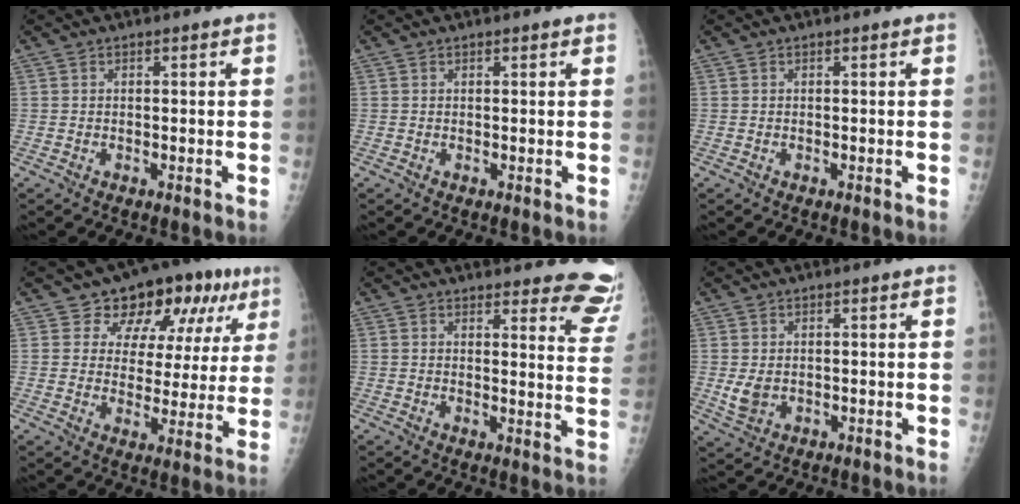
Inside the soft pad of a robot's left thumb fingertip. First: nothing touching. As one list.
[{"total": 0.7, "force": [0.5, 0.2, 0.3], "torque": [-0.003, -0.002, 0.007]}, {"total": 0.0}, {"total": 15.1, "force": [8.1, 9.3, 8.8], "torque": [-0.056, -0.015, 0.111]}, {"total": 12.0, "force": [11.6, 2.1, 2.2], "torque": [0.016, -0.115, 0.097]}, {"total": 3.4, "force": [0.1, 2.5, 2.3], "torque": [-0.040, -0.009, 0.011]}]